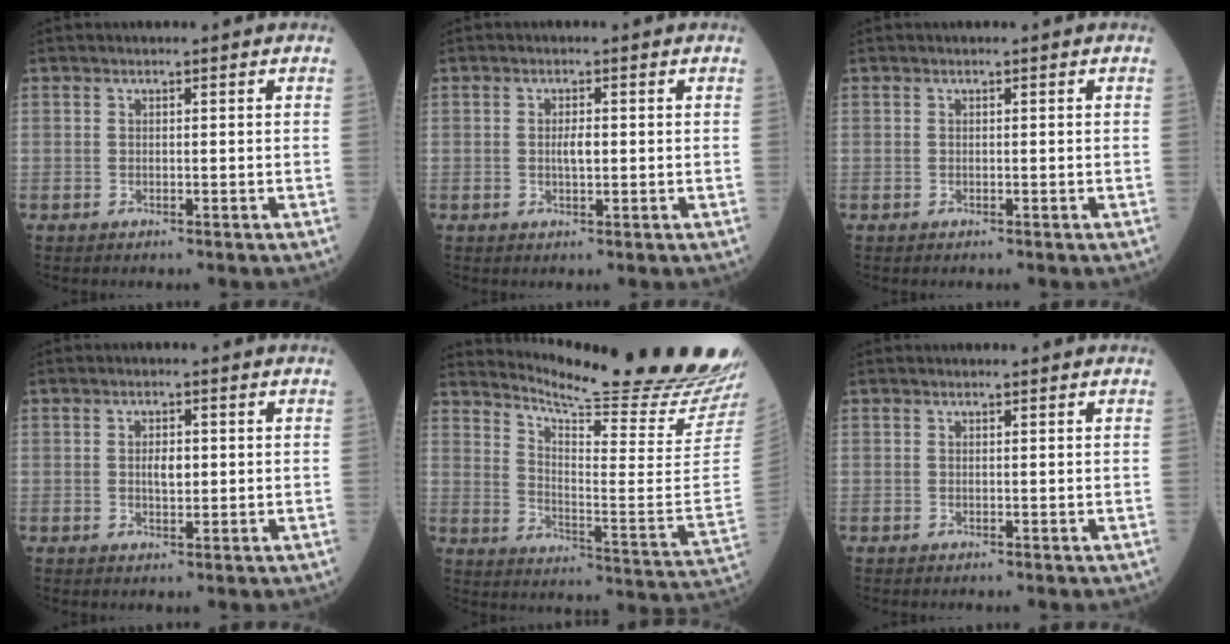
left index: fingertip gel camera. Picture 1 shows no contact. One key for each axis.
{"total": 2.0, "fx": 0.1, "fy": 0.6, "fz": 1.9, "tx": -0.036, "ty": 0.001, "tz": 0.002}
{"total": 0.0}
{"total": 2.5, "fx": 0.3, "fy": 1.1, "fz": 2.3, "tx": -0.040, "ty": 0.000, "tz": 0.004}
{"total": 22.7, "fx": 21.3, "fy": -2.0, "fz": 7.4, "tx": -0.134, "ty": -0.126, "tz": 0.282}
{"total": 0.9, "fx": 0.9, "fy": 0.1, "fz": 0.1, "tx": -0.010, "ty": 0.004, "tz": 0.010}